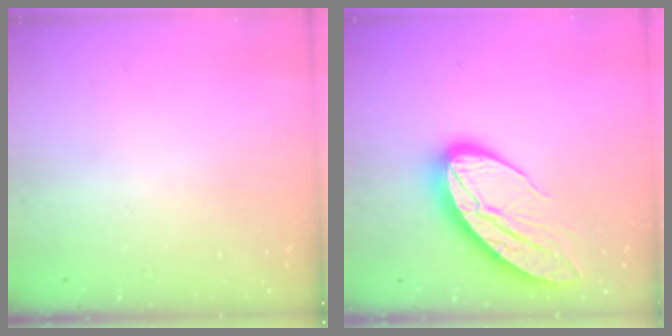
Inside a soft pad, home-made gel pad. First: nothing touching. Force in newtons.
{"total": 13.7, "press": 13.7, "slide": 1.4}